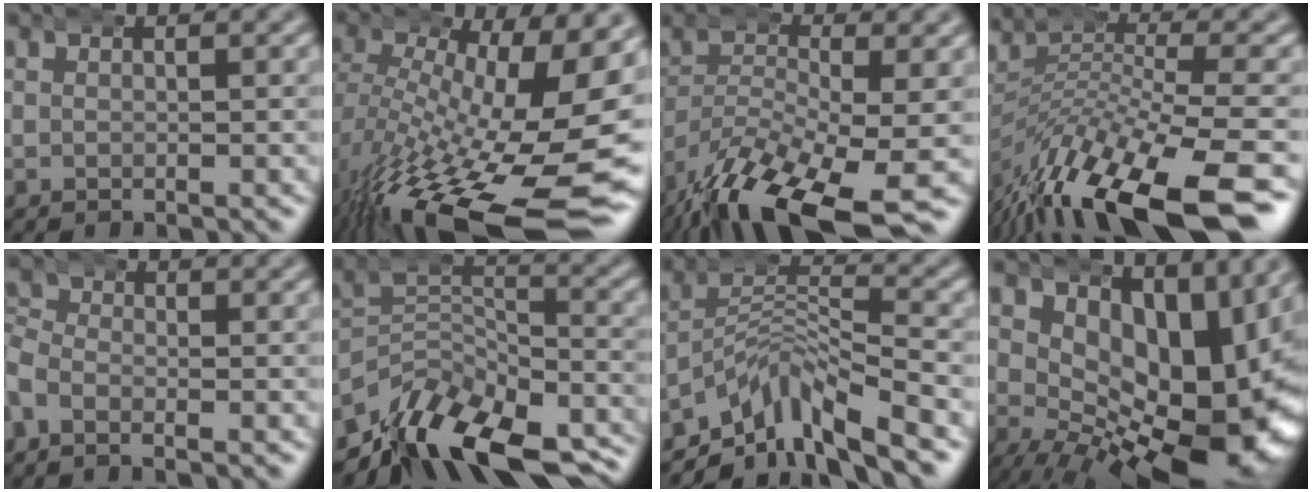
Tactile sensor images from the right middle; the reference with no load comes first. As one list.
[{"total": 15.9, "force": [-6.4, 6.7, 12.9], "torque": [-0.205, -0.067, -0.056]}, {"total": 9.7, "force": [-5.9, 3.3, 6.9], "torque": [-0.144, -0.039, -0.075]}, {"total": 10.1, "force": [-4.8, 4.1, 7.8], "torque": [-0.154, -0.019, -0.062]}, {"total": 2.4, "force": [-1.0, 2.0, 0.7], "torque": [-0.023, -0.009, -0.025]}, {"total": 12.4, "force": [-8.3, 6.3, 6.7], "torque": [-0.098, -0.020, -0.131]}, {"total": 7.2, "force": [-4.8, 3.3, 4.2], "torque": [-0.047, 0.003, -0.091]}, {"total": 15.9, "force": [0.5, 8.3, 13.6], "torque": [-0.187, -0.034, 0.031]}]